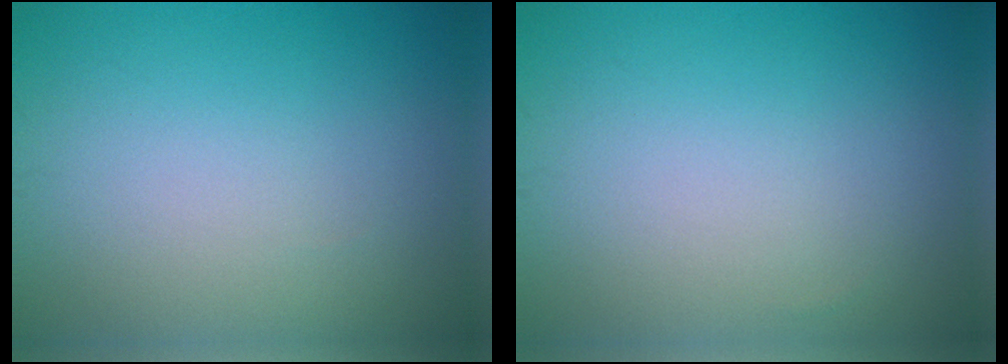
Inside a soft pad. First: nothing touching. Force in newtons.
{"total": 0.0}